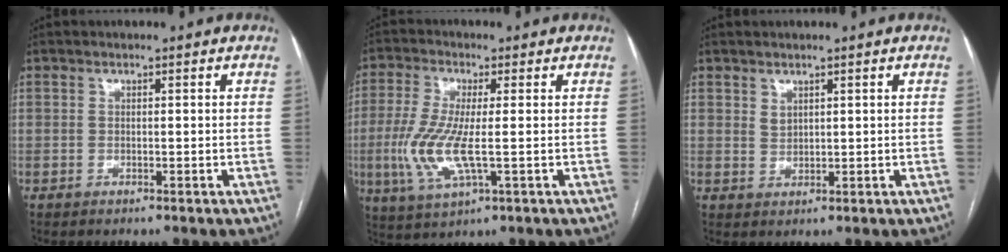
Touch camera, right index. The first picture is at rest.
{"total": 9.2, "force": [-1.3, 1.9, 8.9], "torque": [-0.206, -0.014, -0.026]}
{"total": 1.4, "force": [1.0, 0.7, 0.7], "torque": [-0.011, -0.003, 0.024]}